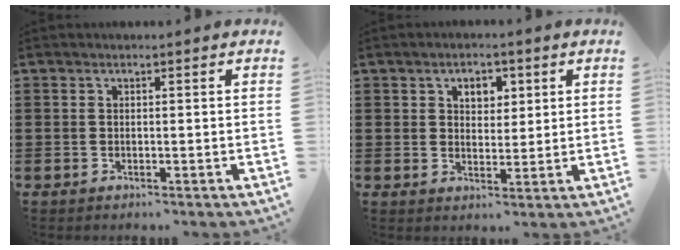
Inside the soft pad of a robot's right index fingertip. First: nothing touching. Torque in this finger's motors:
{"motor_torque": [0.05, -0.03, 0.28, 0.02]}